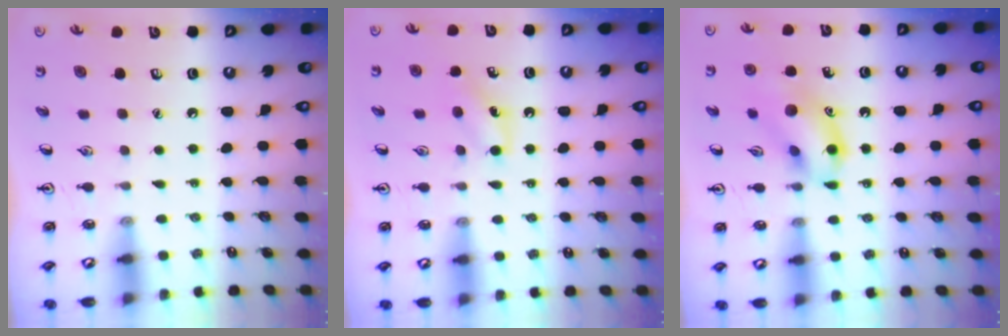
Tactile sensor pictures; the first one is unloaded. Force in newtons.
{"total": 7.5, "press": 7.3, "slide": 1.8}
{"total": 12.0, "press": 11.9, "slide": 1.2}